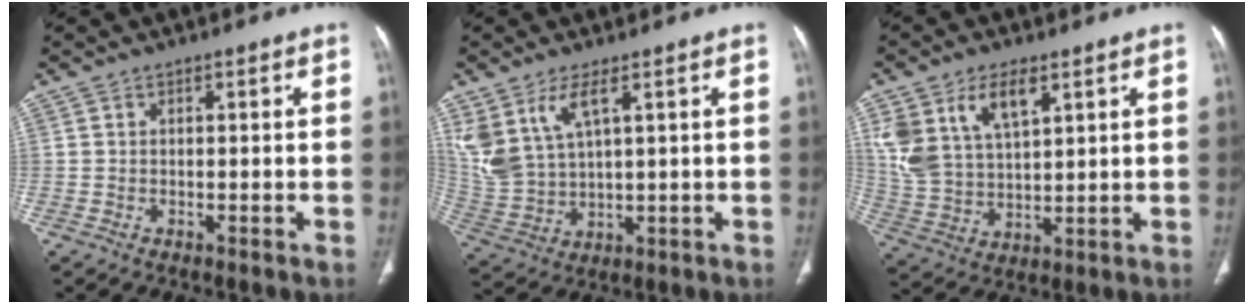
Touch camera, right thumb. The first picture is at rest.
{"total": 9.7, "force": [4.9, 4.1, 7.3], "torque": [-0.164, -0.018, 0.114]}
{"total": 12.0, "force": [5.9, 6.3, 8.4], "torque": [-0.159, -0.016, 0.125]}